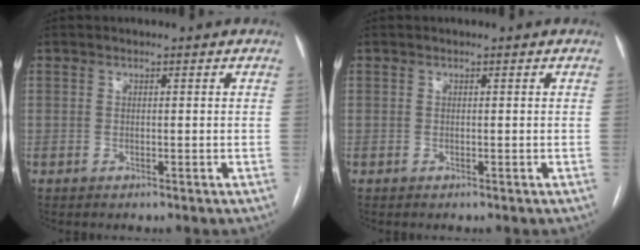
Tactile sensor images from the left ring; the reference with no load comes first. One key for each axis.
{"total": 0.0}